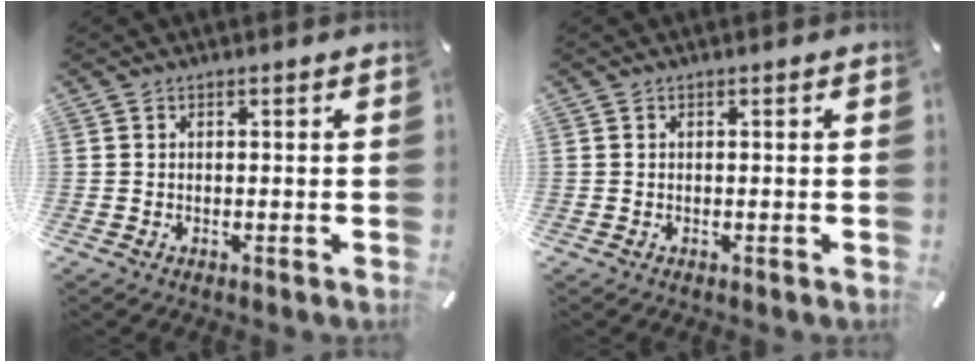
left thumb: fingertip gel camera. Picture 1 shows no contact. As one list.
[{"total": 0.0}]